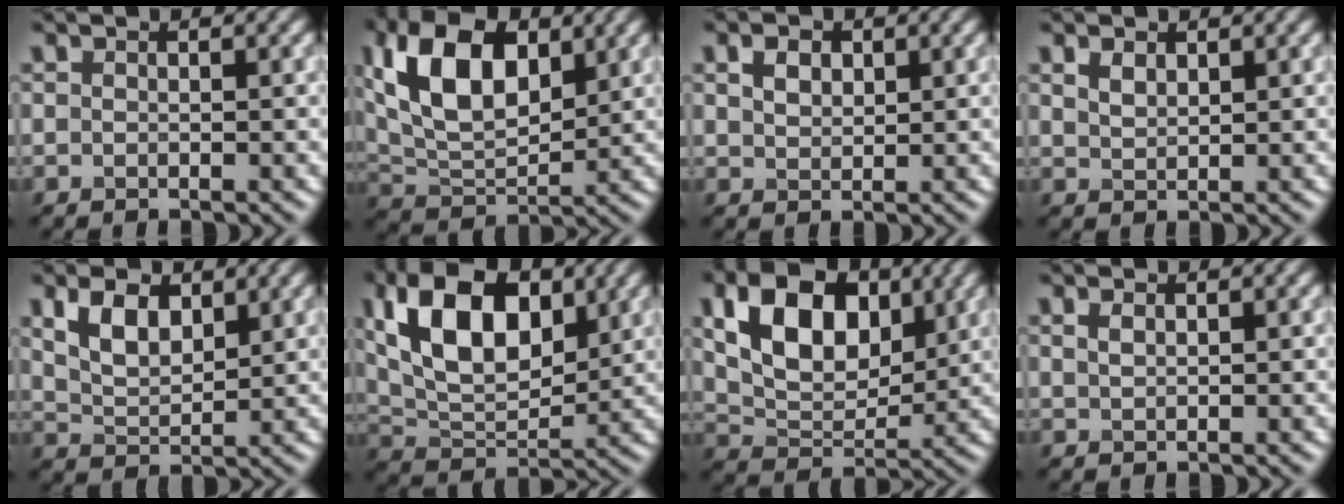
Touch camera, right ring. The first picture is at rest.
{"total": 10.5, "force": [3.7, 5.8, 7.9], "torque": [-0.157, 0.012, 0.063]}
{"total": 2.0, "force": [1.0, 1.4, 1.2], "torque": [-0.023, 0.003, 0.018]}
{"total": 1.4, "force": [1.0, 0.7, 0.7], "torque": [-0.016, 0.000, 0.023]}
{"total": 4.4, "force": [2.1, 2.4, 2.9], "torque": [-0.067, 0.001, 0.043]}
{"total": 11.3, "force": [4.1, 6.3, 8.4], "torque": [-0.152, 0.013, 0.068]}
{"total": 9.1, "force": [3.3, 5.7, 6.3], "torque": [-0.115, -0.003, 0.057]}
{"total": 0.9, "force": [0.5, 0.4, 0.6], "torque": [-0.016, 0.000, 0.012]}